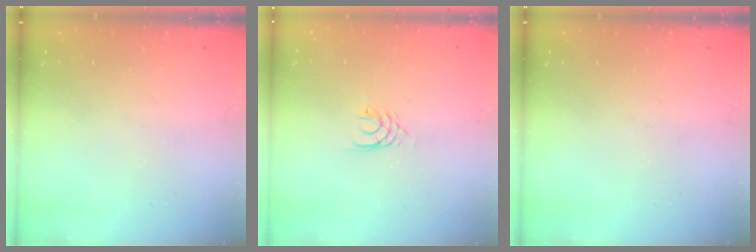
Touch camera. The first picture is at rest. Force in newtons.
{"total": 3.2, "press": 3.2, "slide": 0.4}
{"total": 0.0}